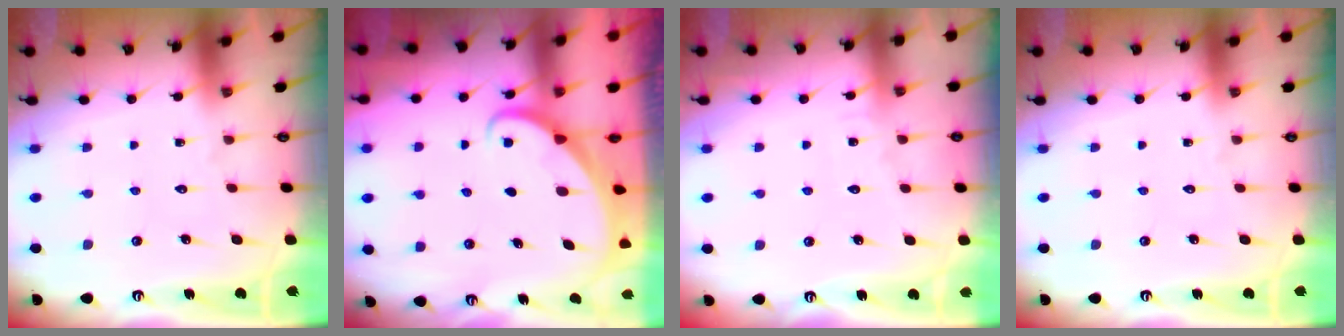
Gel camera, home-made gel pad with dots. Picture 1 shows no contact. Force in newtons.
{"total": 2.0, "press": 2.0, "slide": 0.3}
{"total": 4.7, "press": 4.7, "slide": 0.4}
{"total": 0.0}